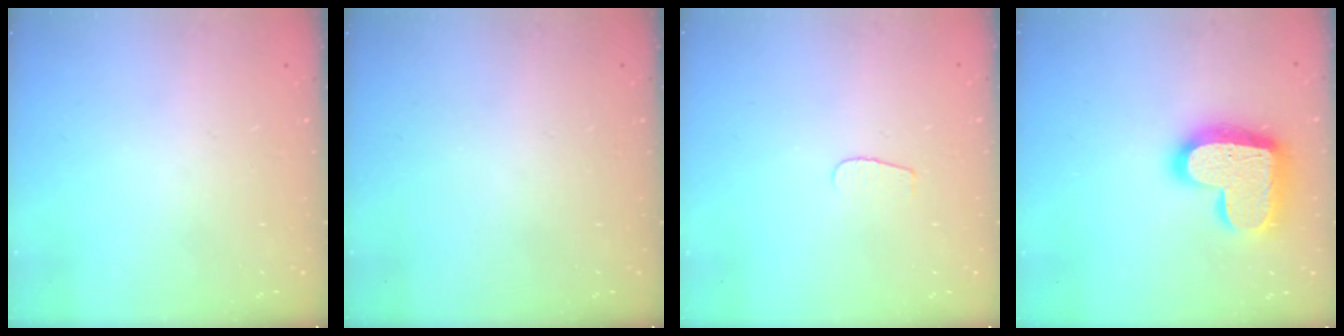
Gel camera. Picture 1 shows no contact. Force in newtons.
{"total": 0.0}
{"total": 3.7, "press": 3.6, "slide": 0.4}
{"total": 19.5, "press": 19.5, "slide": 1.4}